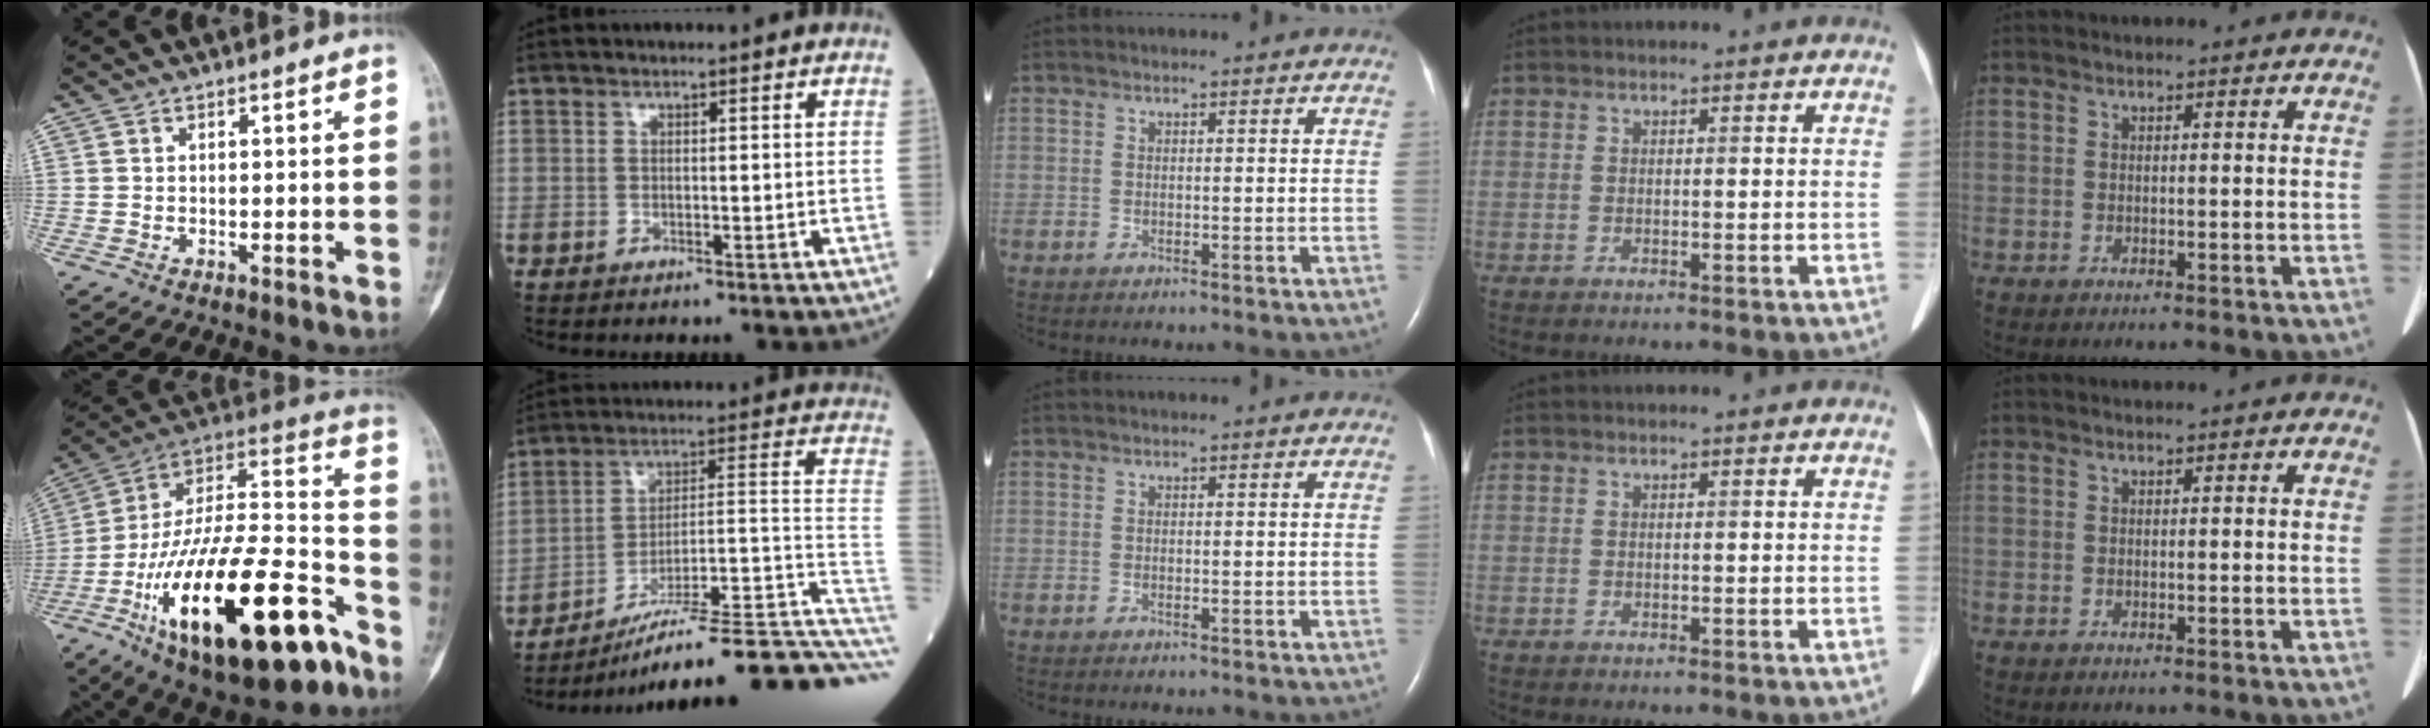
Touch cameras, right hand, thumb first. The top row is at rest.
{"thumb": {"total": 35.6, "force": [-17.1, 13.4, 28.2], "torque": [-0.455, 0.063, -0.276]}, "index": {"total": 24.4, "force": [-19.3, 1.0, 14.9], "torque": [-0.122, 0.032, -0.285]}}